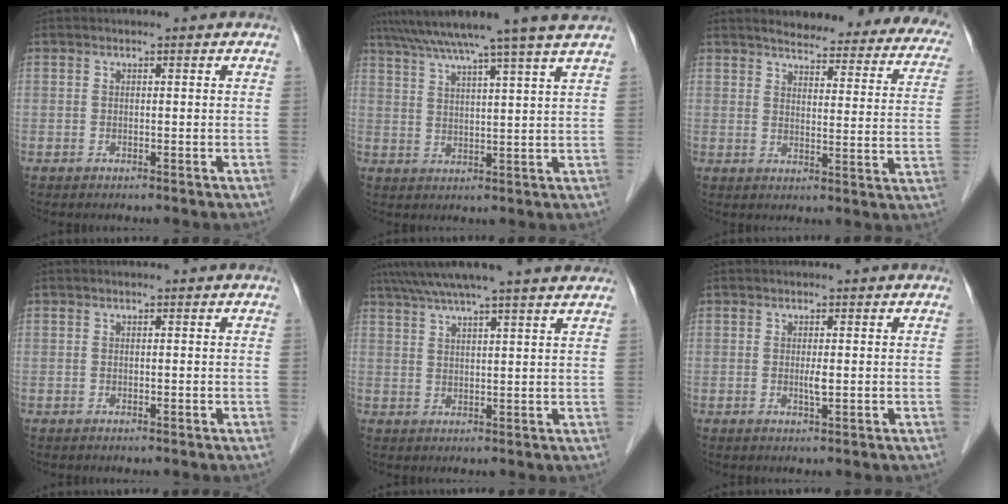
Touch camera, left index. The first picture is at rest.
{"total": 14.5, "force": [12.2, -2.1, 7.6], "torque": [-0.127, 0.001, 0.169]}
{"total": 23.9, "force": [21.5, 5.2, 9.0], "torque": [-0.093, -0.046, 0.234]}
{"total": 0.0}
{"total": 13.8, "force": [11.7, -0.3, 7.2], "torque": [-0.124, 0.039, 0.159]}
{"total": 1.3, "force": [0.1, 0.0, 1.3], "torque": [-0.028, -0.003, 0.004]}